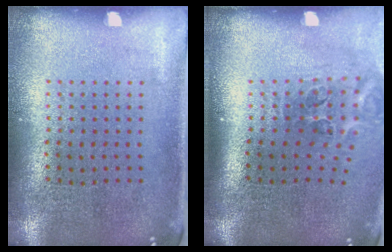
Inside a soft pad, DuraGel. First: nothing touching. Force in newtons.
{"total": 2.2, "press": 1.3, "slide": 1.7}